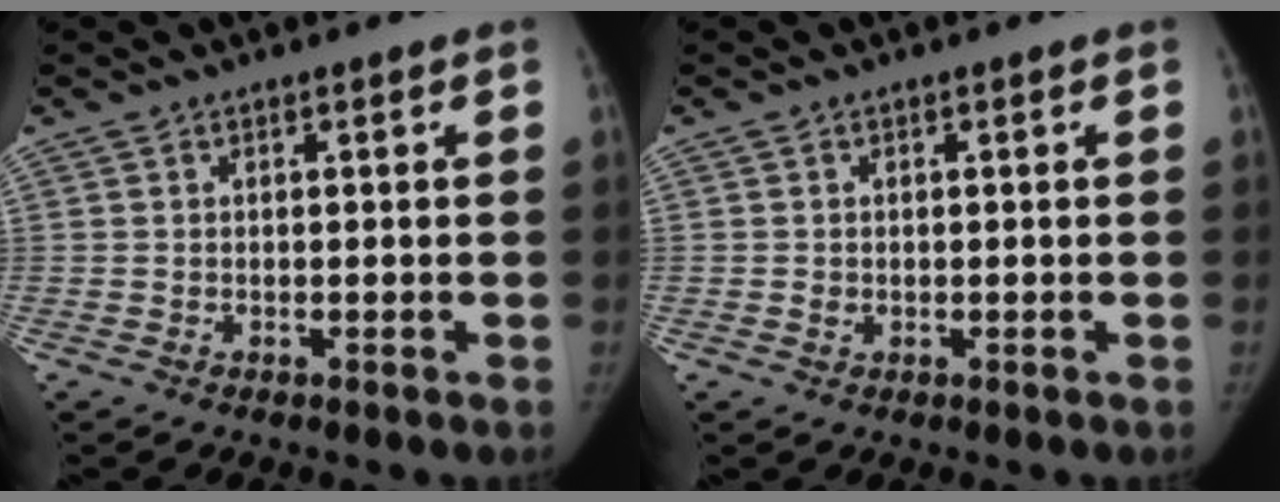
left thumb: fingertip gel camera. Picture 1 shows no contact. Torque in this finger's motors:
{"motor_torque": [0.13, -0.16, 0.15, 0.15, 0.00]}